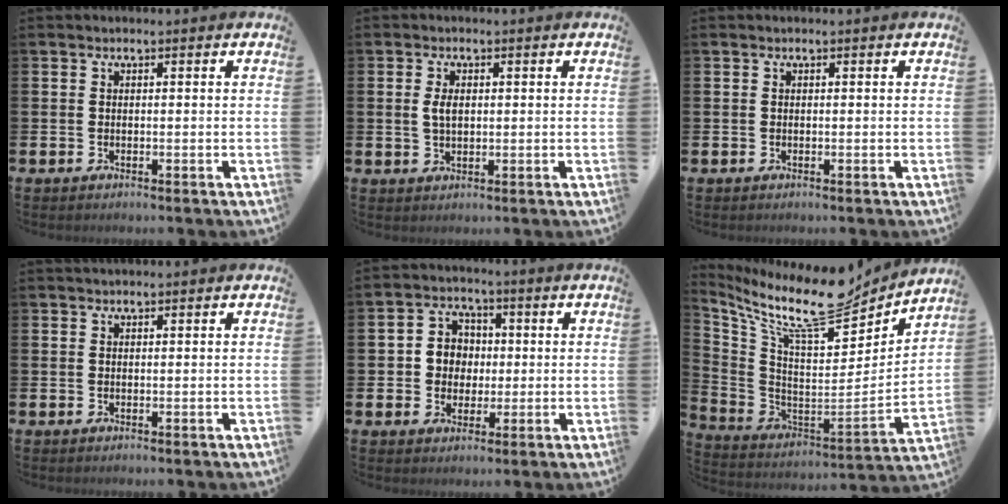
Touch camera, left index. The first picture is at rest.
{"total": 2.5, "force": [0.8, 1.3, 2.0], "torque": [-0.031, 0.002, 0.010]}
{"total": 0.0}
{"total": 0.8, "force": [0.8, 0.1, 0.2], "torque": [0.005, -0.002, 0.012]}
{"total": 4.5, "force": [0.9, 4.2, 1.1], "torque": [-0.036, 0.008, 0.011]}
{"total": 14.6, "force": [11.8, 3.4, 7.9], "torque": [-0.161, -0.084, 0.196]}